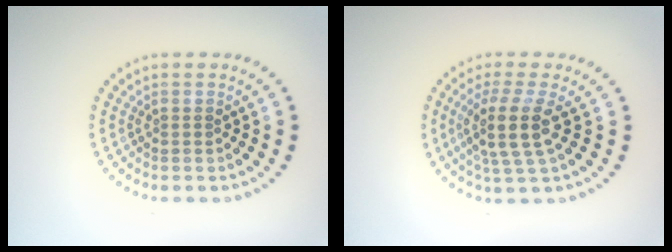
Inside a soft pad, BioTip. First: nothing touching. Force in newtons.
{"total": 3.9, "press": 3.2, "slide": 2.4}